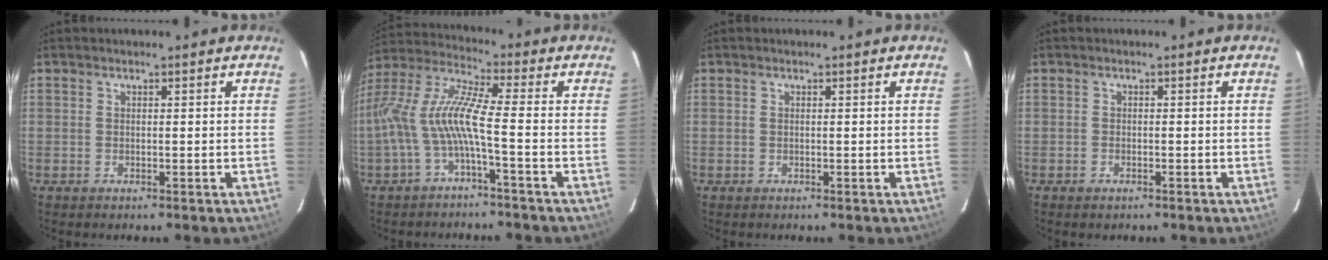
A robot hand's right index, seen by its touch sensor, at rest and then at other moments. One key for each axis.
{"total": 10.6, "fx": -3.5, "fy": 0.9, "fz": 9.9, "tx": -0.216, "ty": 0.008, "tz": -0.070}
{"total": 0.0}
{"total": 1.0, "fx": -0.7, "fy": 0.7, "fz": 0.3, "tx": -0.007, "ty": 0.000, "tz": -0.012}